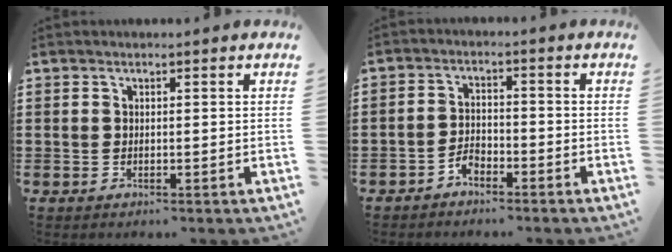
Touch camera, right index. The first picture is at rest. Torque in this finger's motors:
{"motor_torque": [1.09, 1.04, 0.02, -0.04]}